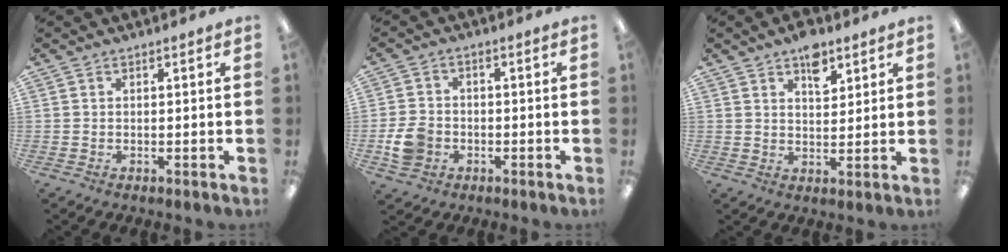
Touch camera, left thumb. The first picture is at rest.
{"total": 6.4, "force": [-2.2, 5.1, 3.2], "torque": [-0.064, 0.009, -0.040]}
{"total": 6.7, "force": [4.4, 3.6, 3.6], "torque": [-0.042, -0.017, 0.074]}